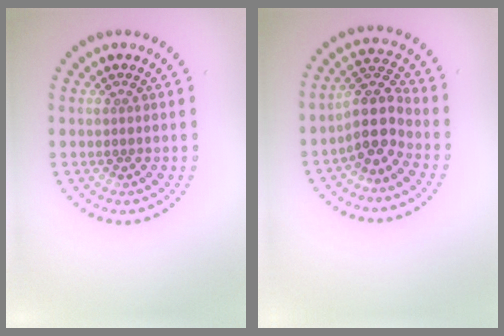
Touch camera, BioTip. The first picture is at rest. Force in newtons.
{"total": 3.8, "press": 3.0, "slide": 2.3}